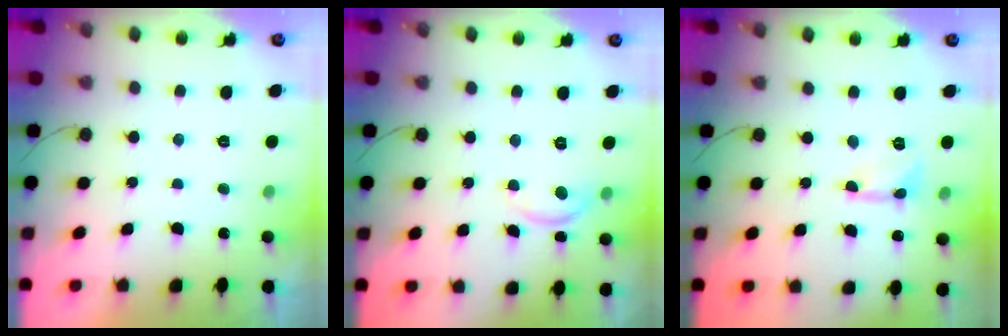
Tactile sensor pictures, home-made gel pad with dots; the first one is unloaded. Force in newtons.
{"total": 8.0, "press": 8.0, "slide": 0.4}
{"total": 2.4, "press": 2.4, "slide": 0.2}